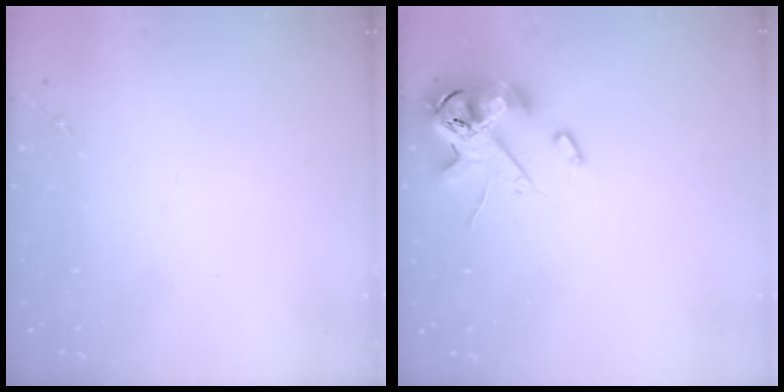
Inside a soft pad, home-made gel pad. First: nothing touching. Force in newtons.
{"total": 14.5, "press": 14.3, "slide": 2.4}